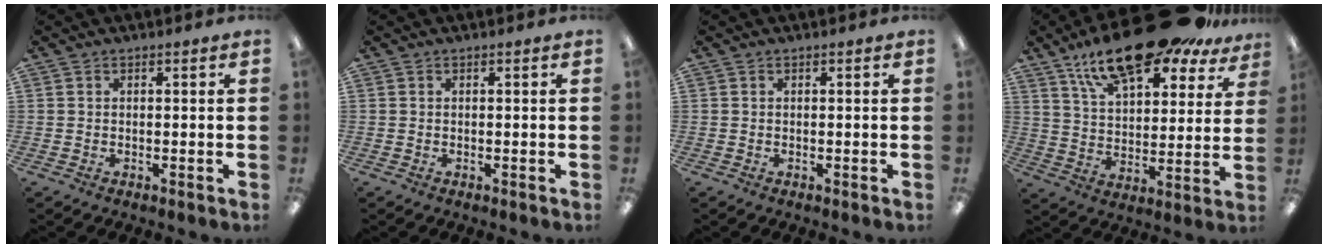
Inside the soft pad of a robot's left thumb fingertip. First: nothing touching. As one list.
[{"total": 0.0}, {"total": 0.0}, {"total": 19.6, "force": [14.4, 7.1, 11.3], "torque": [-0.190, -0.077, 0.246]}]